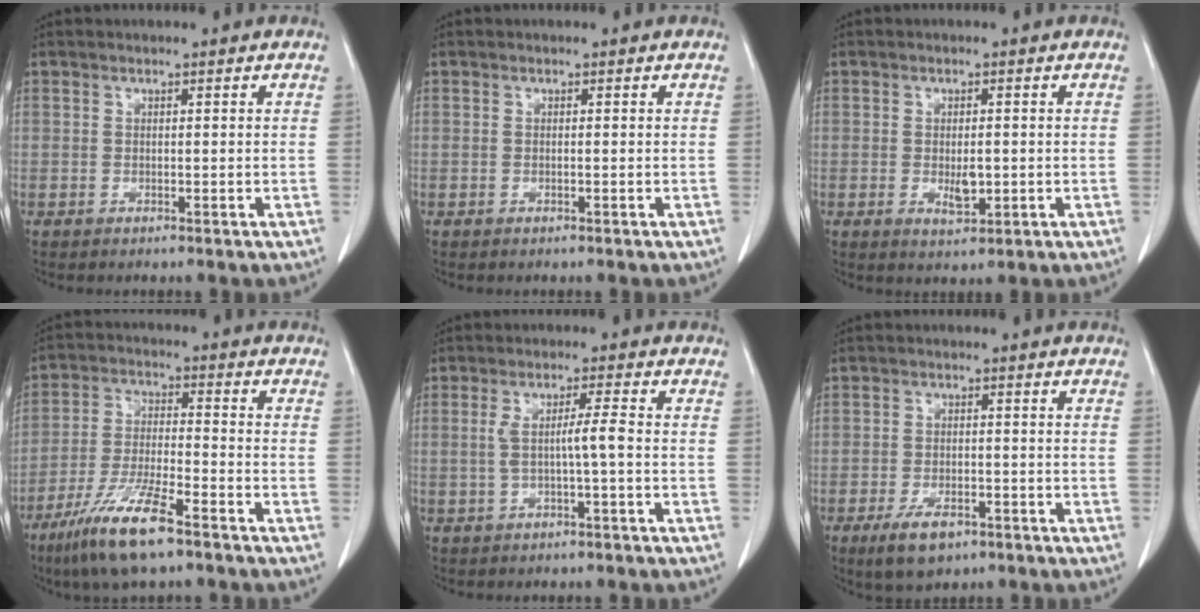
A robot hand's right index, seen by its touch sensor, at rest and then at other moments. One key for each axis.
{"total": 0.0}
{"total": 3.4, "fx": -0.4, "fy": 1.4, "fz": 3.0, "tx": -0.052, "ty": -0.005, "tz": -0.002}
{"total": 11.5, "fx": -7.6, "fy": 1.5, "fz": 8.5, "tx": -0.175, "ty": -0.025, "tz": -0.141}
{"total": 4.1, "fx": -0.4, "fy": -0.3, "fz": 4.1, "tx": -0.078, "ty": 0.009, "tz": -0.003}
{"total": 5.4, "fx": -3.2, "fy": 2.7, "fz": 3.5, "tx": -0.067, "ty": -0.004, "tz": -0.049}